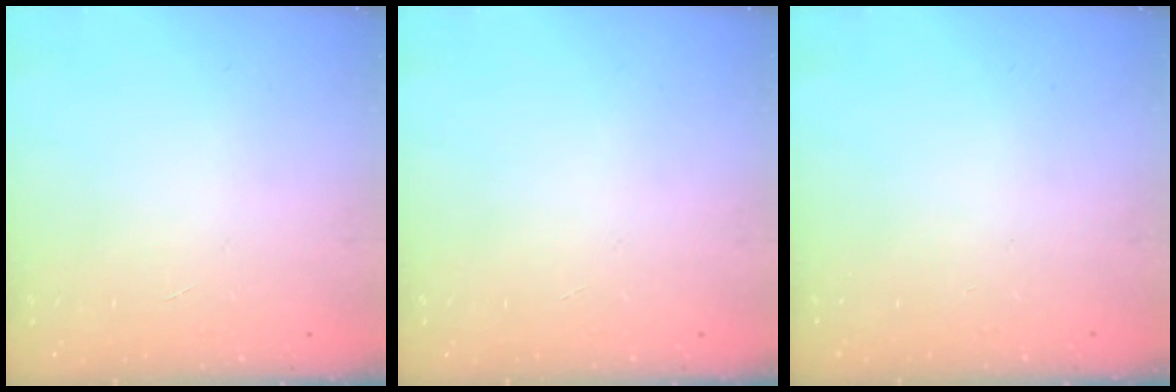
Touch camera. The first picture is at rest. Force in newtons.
{"total": 0.0}
{"total": 0.0}